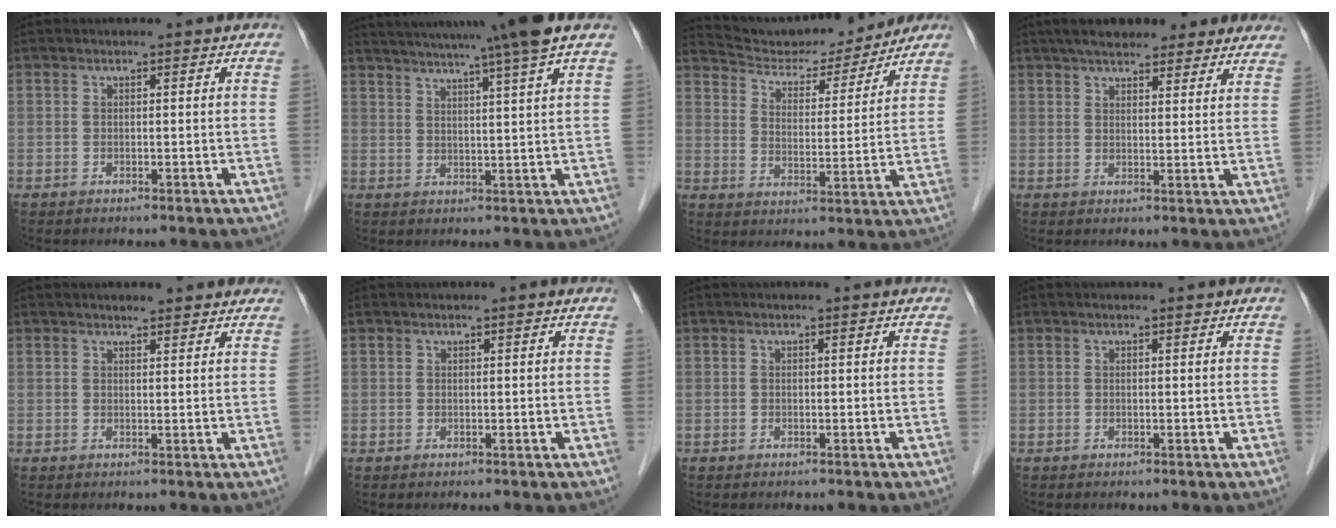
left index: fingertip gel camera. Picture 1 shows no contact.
{"total": 14.1, "force": [11.5, -2.3, 7.9], "torque": [-0.133, -0.006, 0.155]}
{"total": 14.2, "force": [13.6, 2.6, 3.2], "torque": [-0.050, 0.001, 0.208]}
{"total": 15.1, "force": [12.4, 4.2, 7.5], "torque": [-0.095, 0.036, 0.160]}
{"total": 3.7, "force": [3.3, 1.0, 1.5], "torque": [-0.017, 0.017, 0.040]}
{"total": 0.0}
{"total": 0.0}
{"total": 0.0}